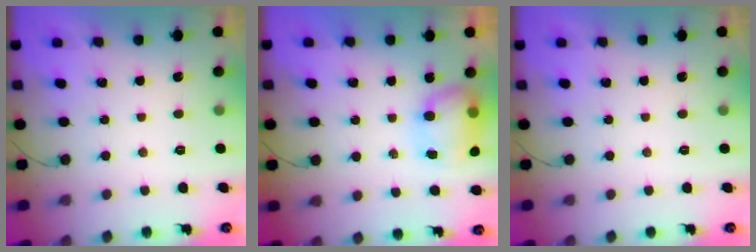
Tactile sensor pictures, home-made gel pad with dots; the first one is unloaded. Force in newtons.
{"total": 8.4, "press": 8.2, "slide": 1.7}
{"total": 0.0}